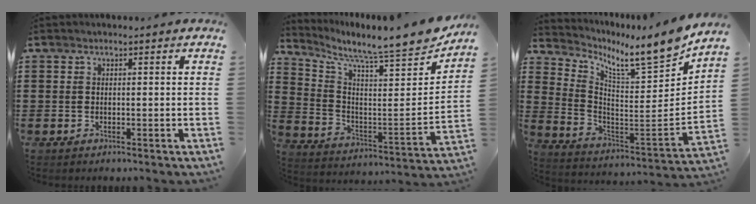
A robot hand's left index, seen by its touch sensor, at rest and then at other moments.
{"total": 7.4, "force": [7.0, -0.1, 2.3], "torque": [-0.067, -0.077, 0.109]}
{"total": 8.0, "force": [7.2, 0.4, 3.4], "torque": [-0.071, -0.083, 0.110]}